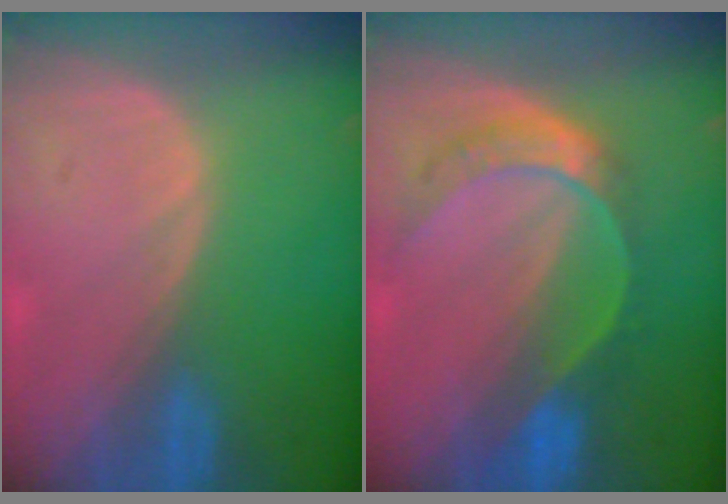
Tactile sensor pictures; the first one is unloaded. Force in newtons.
{"total": 7.7, "press": 6.4, "slide": 4.2}